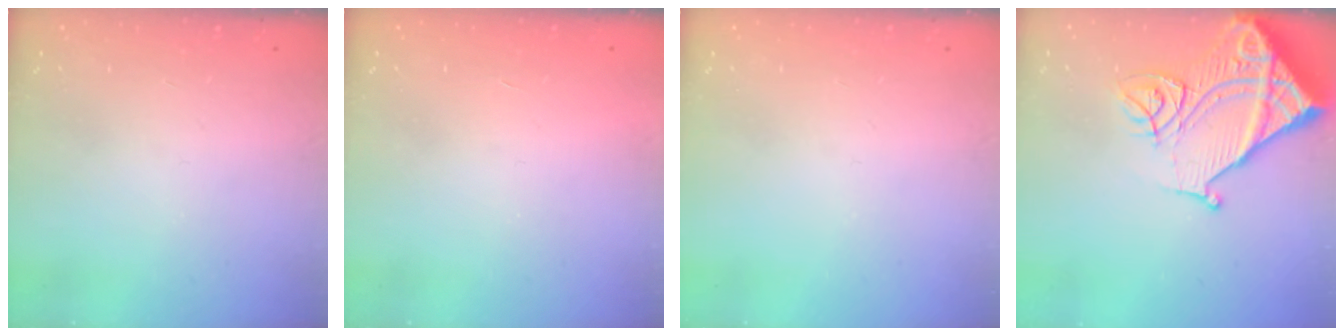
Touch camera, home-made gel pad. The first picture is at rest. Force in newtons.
{"total": 1.7, "press": 1.7, "slide": 0.1}
{"total": 0.0}
{"total": 16.9, "press": 16.8, "slide": 2.1}